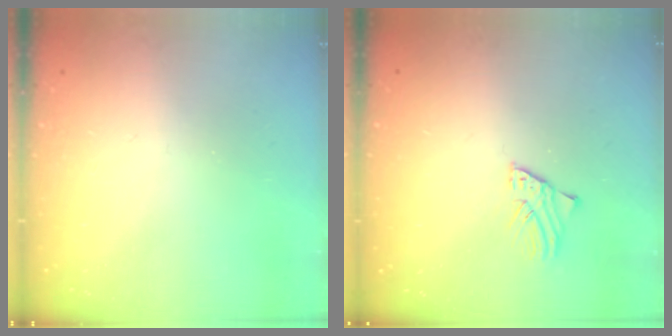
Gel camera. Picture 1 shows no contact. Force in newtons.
{"total": 1.6, "press": 1.6, "slide": 0.2}